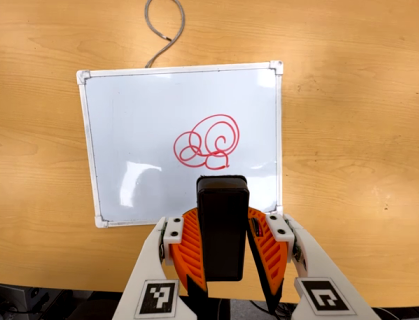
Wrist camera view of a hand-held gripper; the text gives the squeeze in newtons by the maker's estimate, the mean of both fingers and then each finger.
{"total": 7.9, "left": 6.7, "right": 9.2}